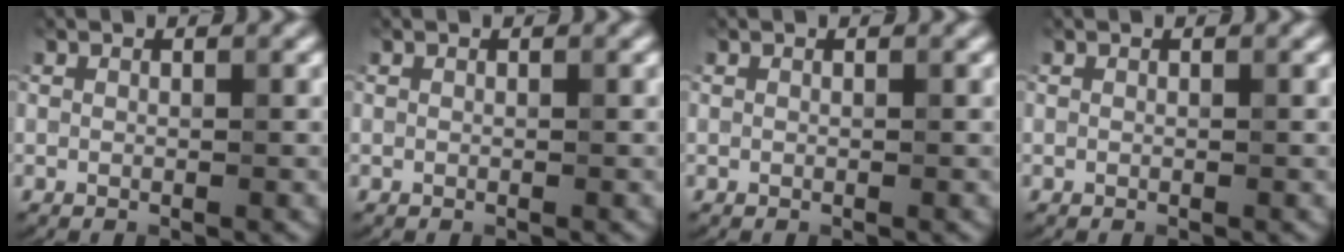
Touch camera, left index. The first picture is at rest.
{"total": 0.0}
{"total": 0.0}
{"total": 0.0}